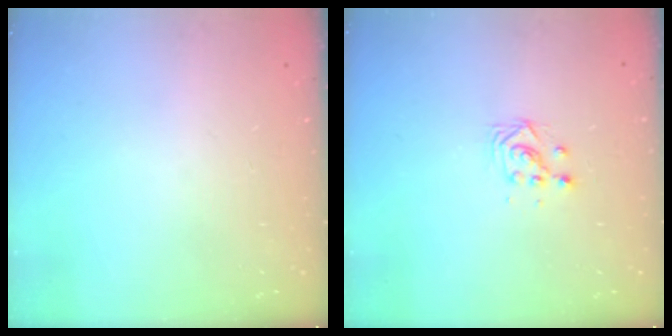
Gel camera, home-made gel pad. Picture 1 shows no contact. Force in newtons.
{"total": 3.2, "press": 3.2, "slide": 0.2}